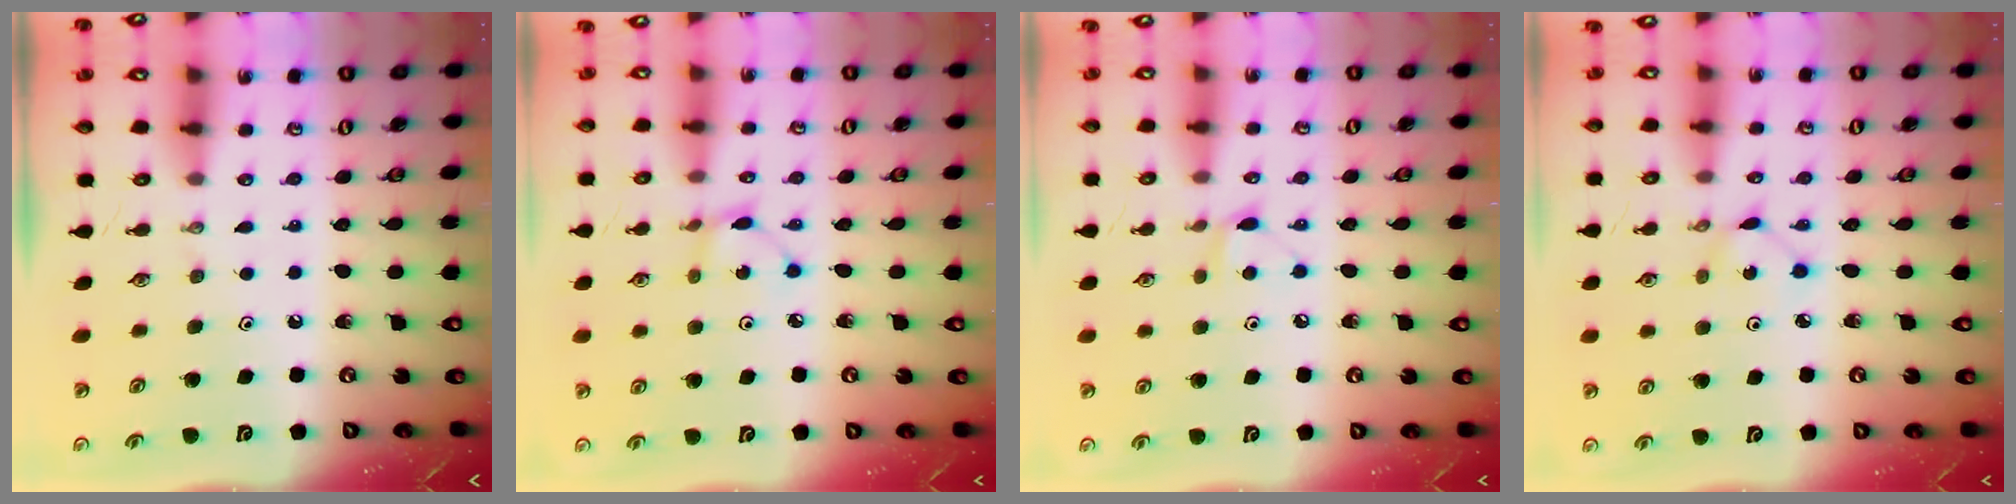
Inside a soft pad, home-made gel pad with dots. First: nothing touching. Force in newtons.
{"total": 1.9, "press": 1.9, "slide": 0.2}
{"total": 6.4, "press": 6.4, "slide": 0.7}
{"total": 1.8, "press": 1.7, "slide": 0.3}